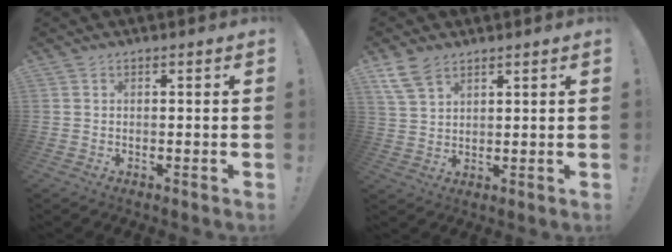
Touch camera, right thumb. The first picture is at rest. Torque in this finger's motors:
{"motor_torque": [-0.15, 0.16, 0.31, 0.16, 0.05]}